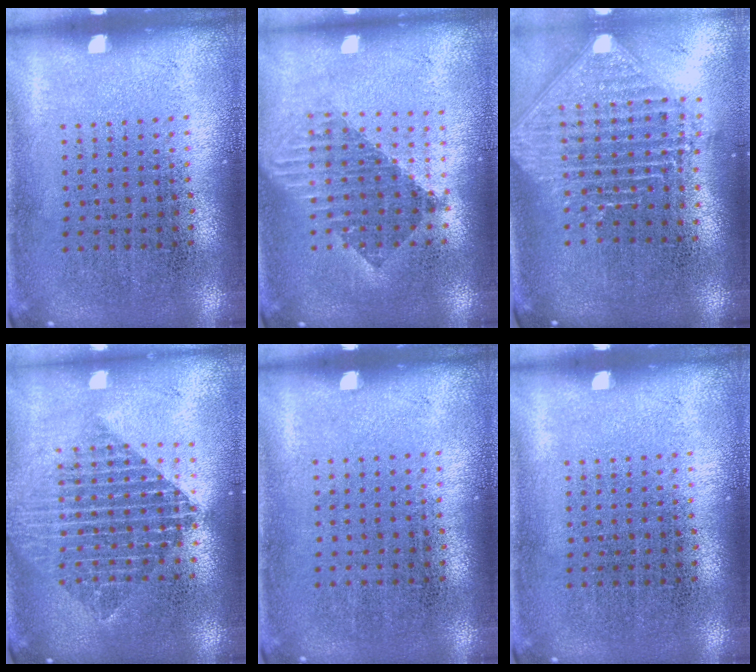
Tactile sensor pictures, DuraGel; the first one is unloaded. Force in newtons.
{"total": 1.6, "press": 1.4, "slide": 0.9}
{"total": 2.4, "press": 1.8, "slide": 1.5}
{"total": 2.0, "press": 1.6, "slide": 1.2}
{"total": 0.0}
{"total": 0.0}